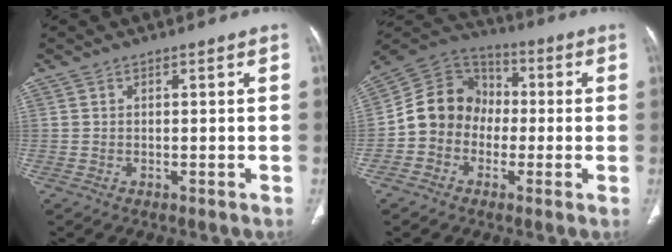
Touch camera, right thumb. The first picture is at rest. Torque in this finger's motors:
{"motor_torque": [1.22, 2.15, 1.08, -0.76, 0.09]}